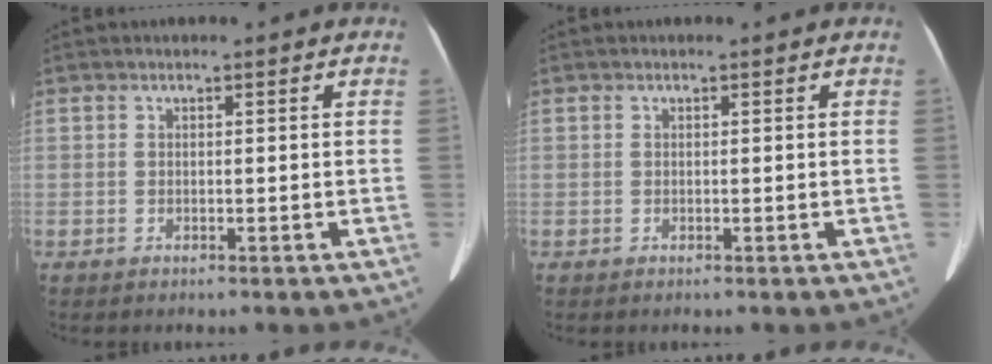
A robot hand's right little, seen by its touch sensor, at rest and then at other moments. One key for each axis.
{"total": 0.0}